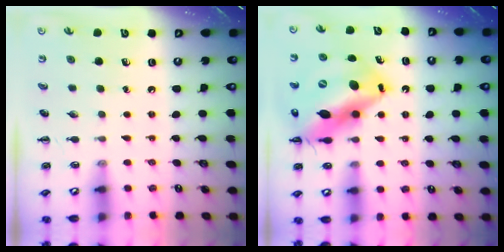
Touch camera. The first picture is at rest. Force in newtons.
{"total": 19.4, "press": 18.7, "slide": 5.1}